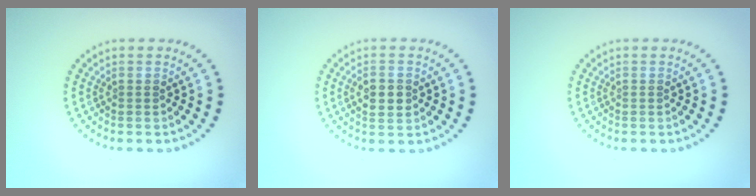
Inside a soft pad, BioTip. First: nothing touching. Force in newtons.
{"total": 2.2, "press": 2.2, "slide": 0.0}
{"total": 0.0}